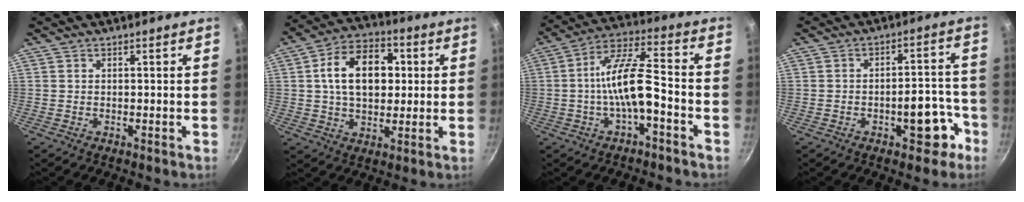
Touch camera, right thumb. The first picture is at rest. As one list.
[{"total": 14.8, "force": [2.3, 10.0, 10.7], "torque": [-0.141, 0.016, 0.027]}, {"total": 11.5, "force": [-3.3, 3.7, 10.4], "torque": [-0.191, 0.045, -0.066]}, {"total": 11.5, "force": [-5.3, 5.8, 8.4], "torque": [-0.061, 0.064, -0.063]}]